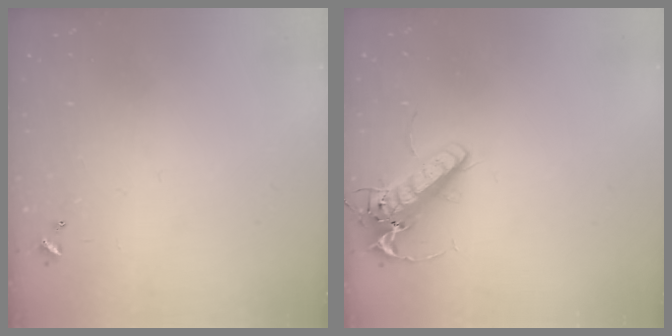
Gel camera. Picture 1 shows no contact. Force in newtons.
{"total": 14.8, "press": 14.5, "slide": 2.9}